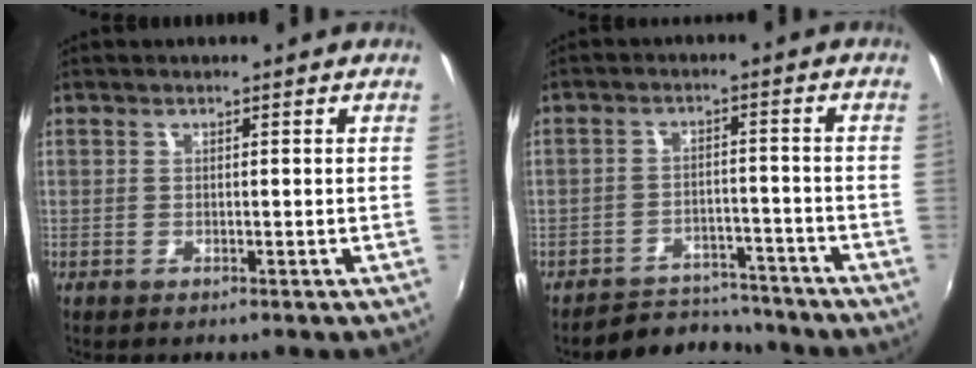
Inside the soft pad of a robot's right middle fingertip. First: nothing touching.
{"total": 8.2, "force": [-7.7, 2.9, 0.6], "torque": [-0.027, 0.019, -0.107]}